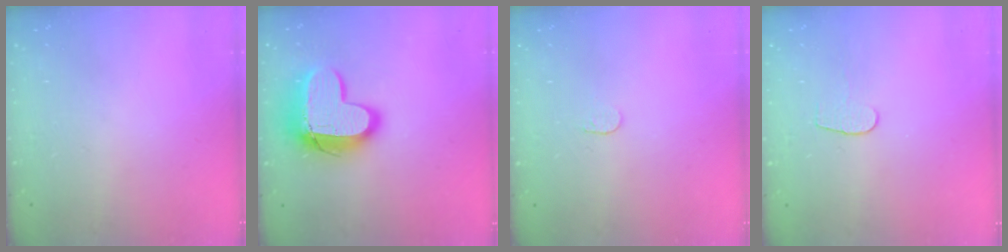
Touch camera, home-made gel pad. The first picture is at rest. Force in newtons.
{"total": 15.2, "press": 15.2, "slide": 1.3}
{"total": 3.3, "press": 3.3, "slide": 0.3}
{"total": 4.7, "press": 4.6, "slide": 0.4}